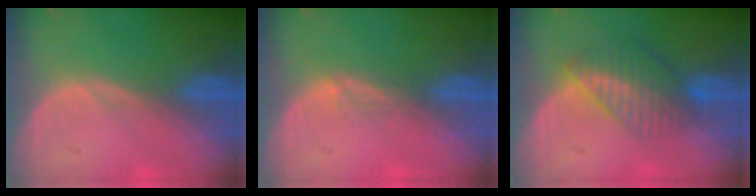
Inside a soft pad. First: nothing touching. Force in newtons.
{"total": 1.5, "press": 1.0, "slide": 1.0}
{"total": 7.0, "press": 6.1, "slide": 3.5}